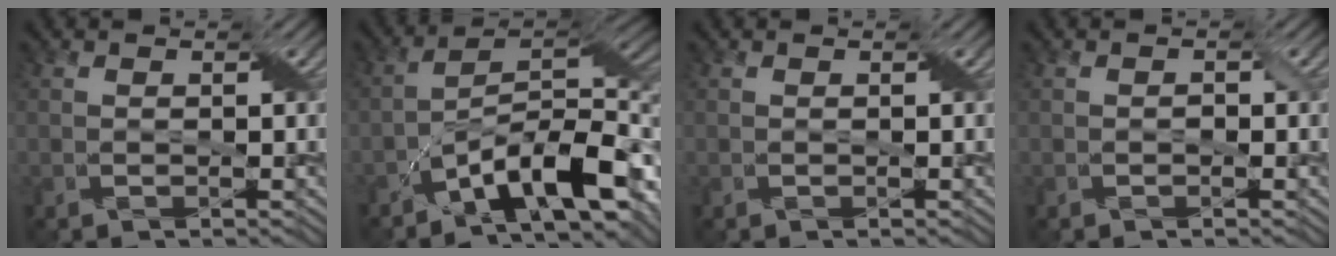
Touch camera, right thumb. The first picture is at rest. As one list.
[{"total": 14.3, "force": [-8.4, 4.4, 10.6], "torque": [-0.184, -0.001, -0.154]}, {"total": 0.0}, {"total": 0.6, "force": [-0.3, 0.4, 0.3], "torque": [-0.003, 0.003, -0.004]}]